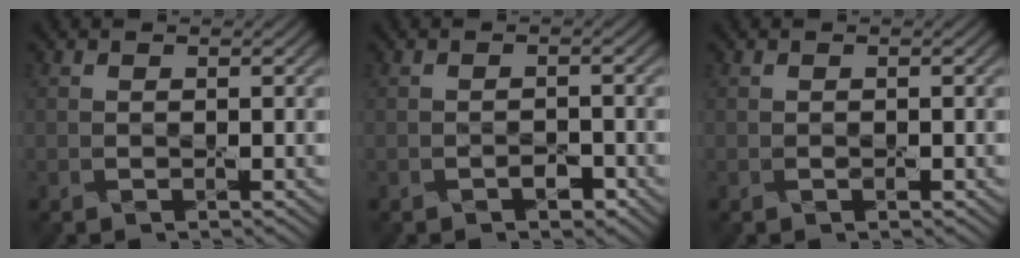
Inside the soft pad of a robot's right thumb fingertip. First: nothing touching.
{"total": 1.5, "force": [-0.9, 0.7, 0.9], "torque": [-0.015, -0.001, -0.016]}
{"total": 0.5, "force": [-0.2, 0.3, 0.3], "torque": [-0.005, -0.002, -0.001]}